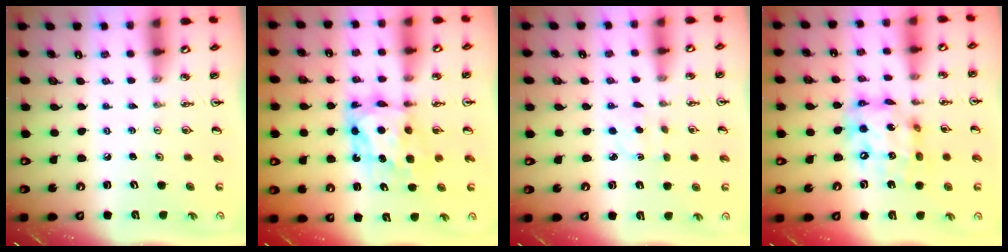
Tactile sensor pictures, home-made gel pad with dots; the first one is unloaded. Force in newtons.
{"total": 7.6, "press": 7.6, "slide": 0.7}
{"total": 1.6, "press": 1.5, "slide": 0.5}
{"total": 13.6, "press": 13.5, "slide": 1.7}